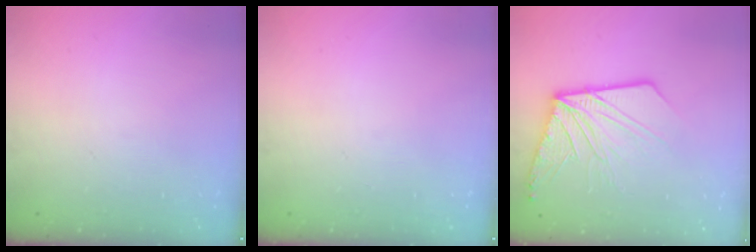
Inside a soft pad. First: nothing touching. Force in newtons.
{"total": 0.0}
{"total": 14.4, "press": 14.4, "slide": 1.5}